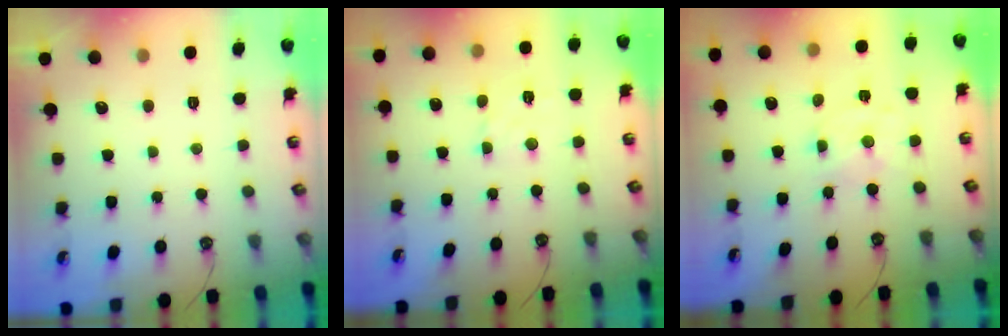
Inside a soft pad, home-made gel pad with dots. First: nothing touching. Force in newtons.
{"total": 3.4, "press": 3.4, "slide": 0.6}
{"total": 2.8, "press": 2.7, "slide": 0.7}